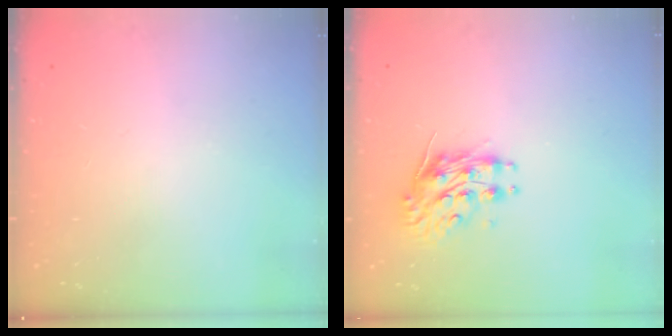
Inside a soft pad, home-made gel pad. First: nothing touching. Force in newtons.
{"total": 9.2, "press": 9.2, "slide": 0.2}